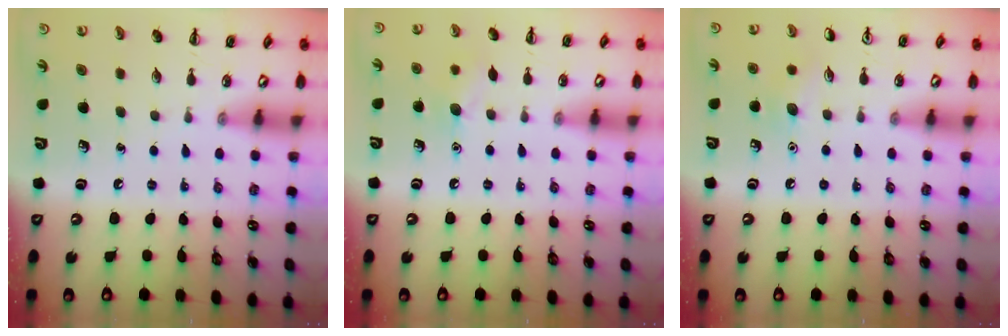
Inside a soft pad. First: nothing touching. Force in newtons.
{"total": 6.7, "press": 6.6, "slide": 1.4}
{"total": 6.2, "press": 5.9, "slide": 1.8}